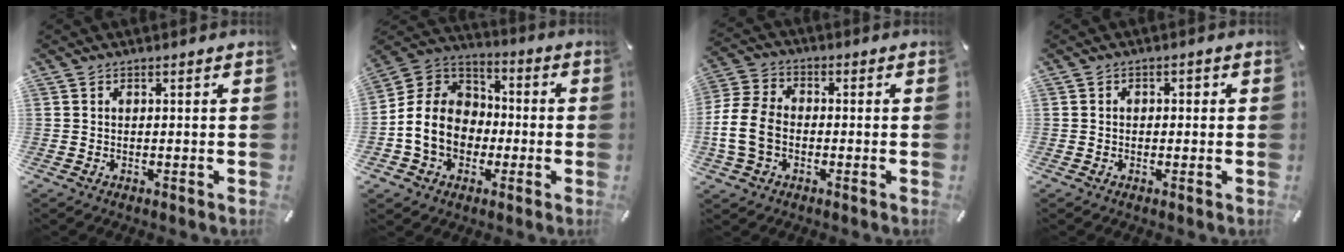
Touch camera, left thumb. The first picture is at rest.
{"total": 13.1, "force": [-3.2, 11.3, 5.7], "torque": [-0.130, 0.024, -0.056]}
{"total": 10.6, "force": [-2.4, 7.7, 6.9], "torque": [-0.158, 0.013, -0.043]}
{"total": 1.5, "force": [-0.6, 1.2, 0.7], "torque": [-0.013, 0.007, -0.015]}